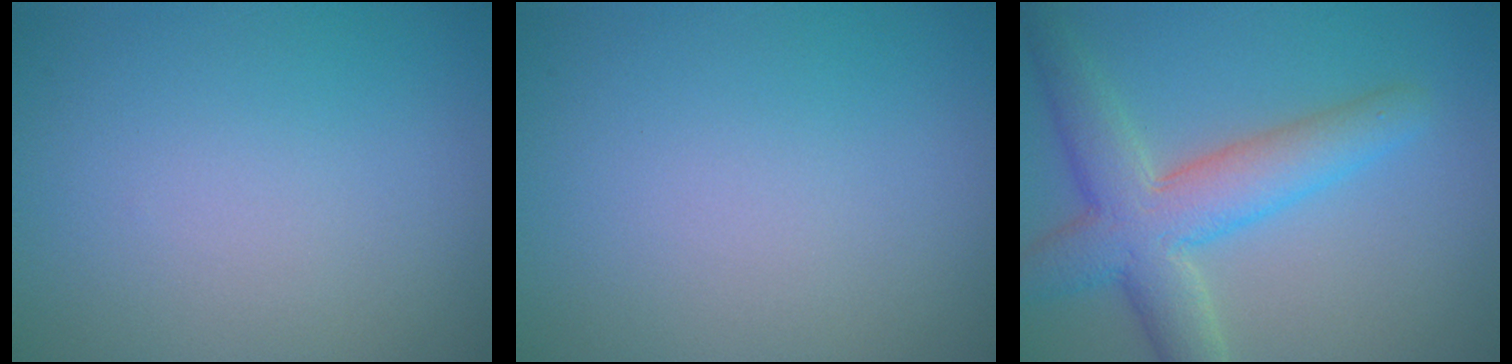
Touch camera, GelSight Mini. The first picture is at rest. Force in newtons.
{"total": 0.0}
{"total": 6.4, "press": 6.4, "slide": 0.3}